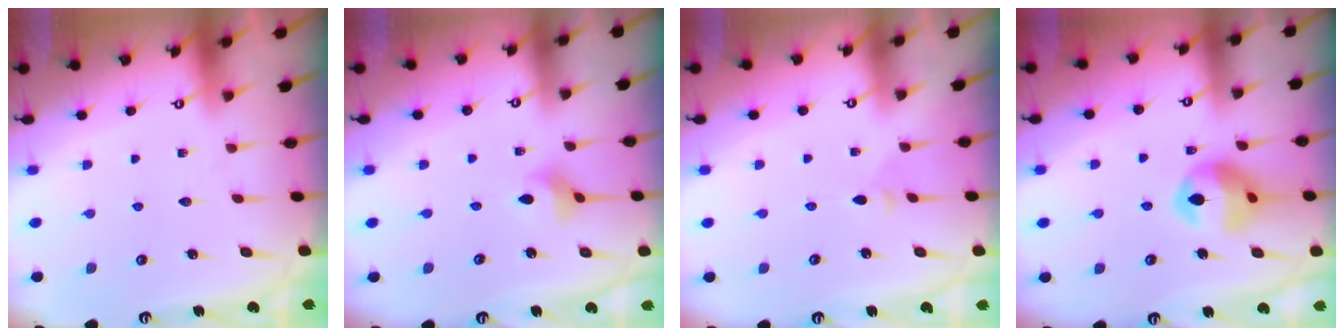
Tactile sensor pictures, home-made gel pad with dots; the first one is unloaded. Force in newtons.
{"total": 2.9, "press": 2.9, "slide": 0.4}
{"total": 2.9, "press": 2.8, "slide": 0.6}
{"total": 12.7, "press": 12.6, "slide": 1.5}